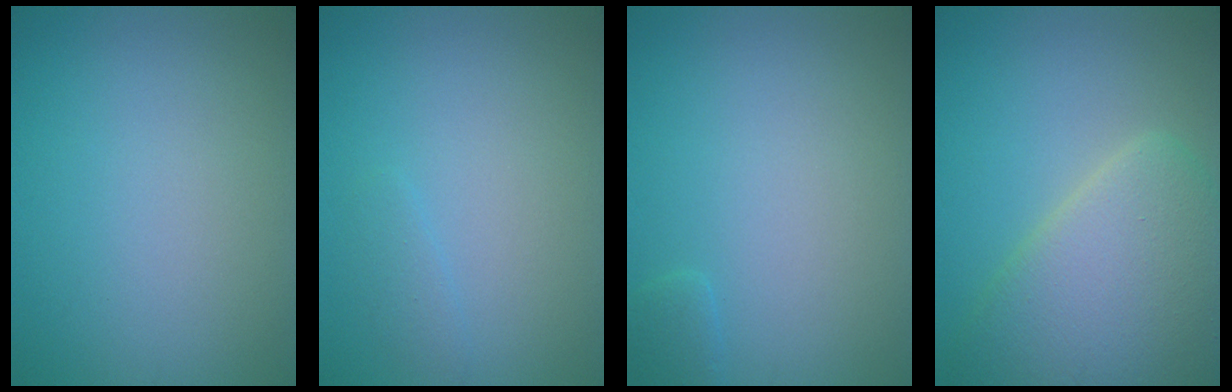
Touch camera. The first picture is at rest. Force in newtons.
{"total": 0.9, "press": 0.9, "slide": 0.1}
{"total": 0.9, "press": 0.9, "slide": 0.1}
{"total": 8.3, "press": 8.3, "slide": 0.6}